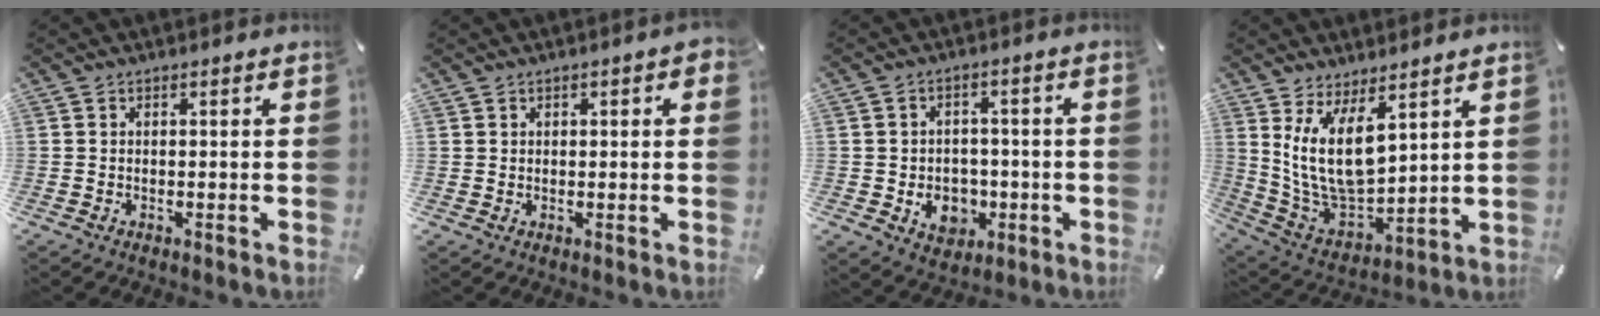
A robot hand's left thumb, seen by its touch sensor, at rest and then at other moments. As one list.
[{"total": 1.3, "force": [0.6, 1.1, 0.4], "torque": [0.002, 0.000, 0.008]}, {"total": 7.8, "force": [-1.9, 6.7, 3.5], "torque": [-0.052, 0.012, -0.029]}, {"total": 14.0, "force": [6.3, 7.2, 10.3], "torque": [-0.228, -0.045, 0.118]}]